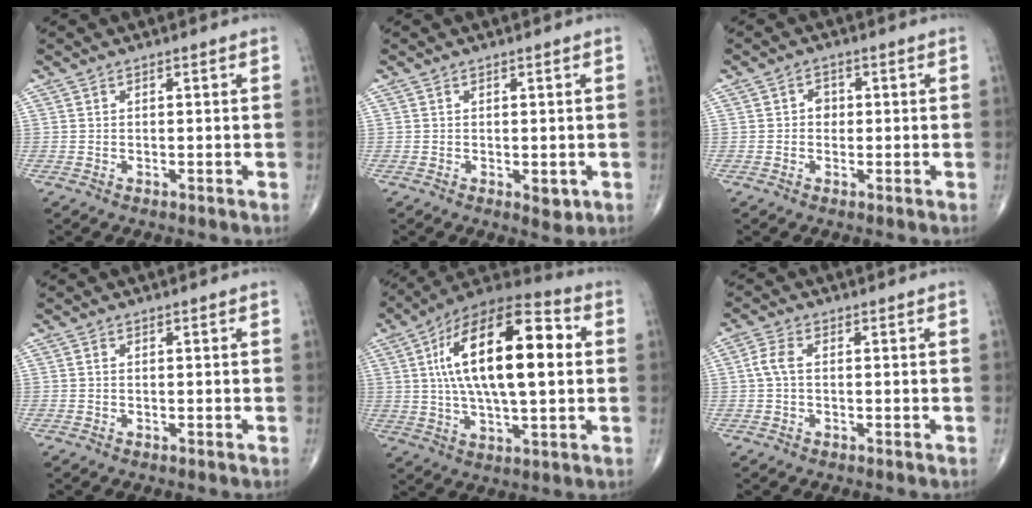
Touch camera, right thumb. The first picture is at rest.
{"total": 2.3, "force": [-0.5, 1.2, 1.9], "torque": [-0.020, -0.005, -0.003]}
{"total": 2.3, "force": [0.1, 2.0, 1.2], "torque": [-0.003, 0.006, -0.003]}
{"total": 0.0}
{"total": 23.4, "force": [3.8, 9.6, 21.0], "torque": [-0.350, 0.020, 0.051]}
{"total": 3.2, "force": [0.1, 1.7, 2.7], "torque": [-0.065, 0.007, -0.003]}